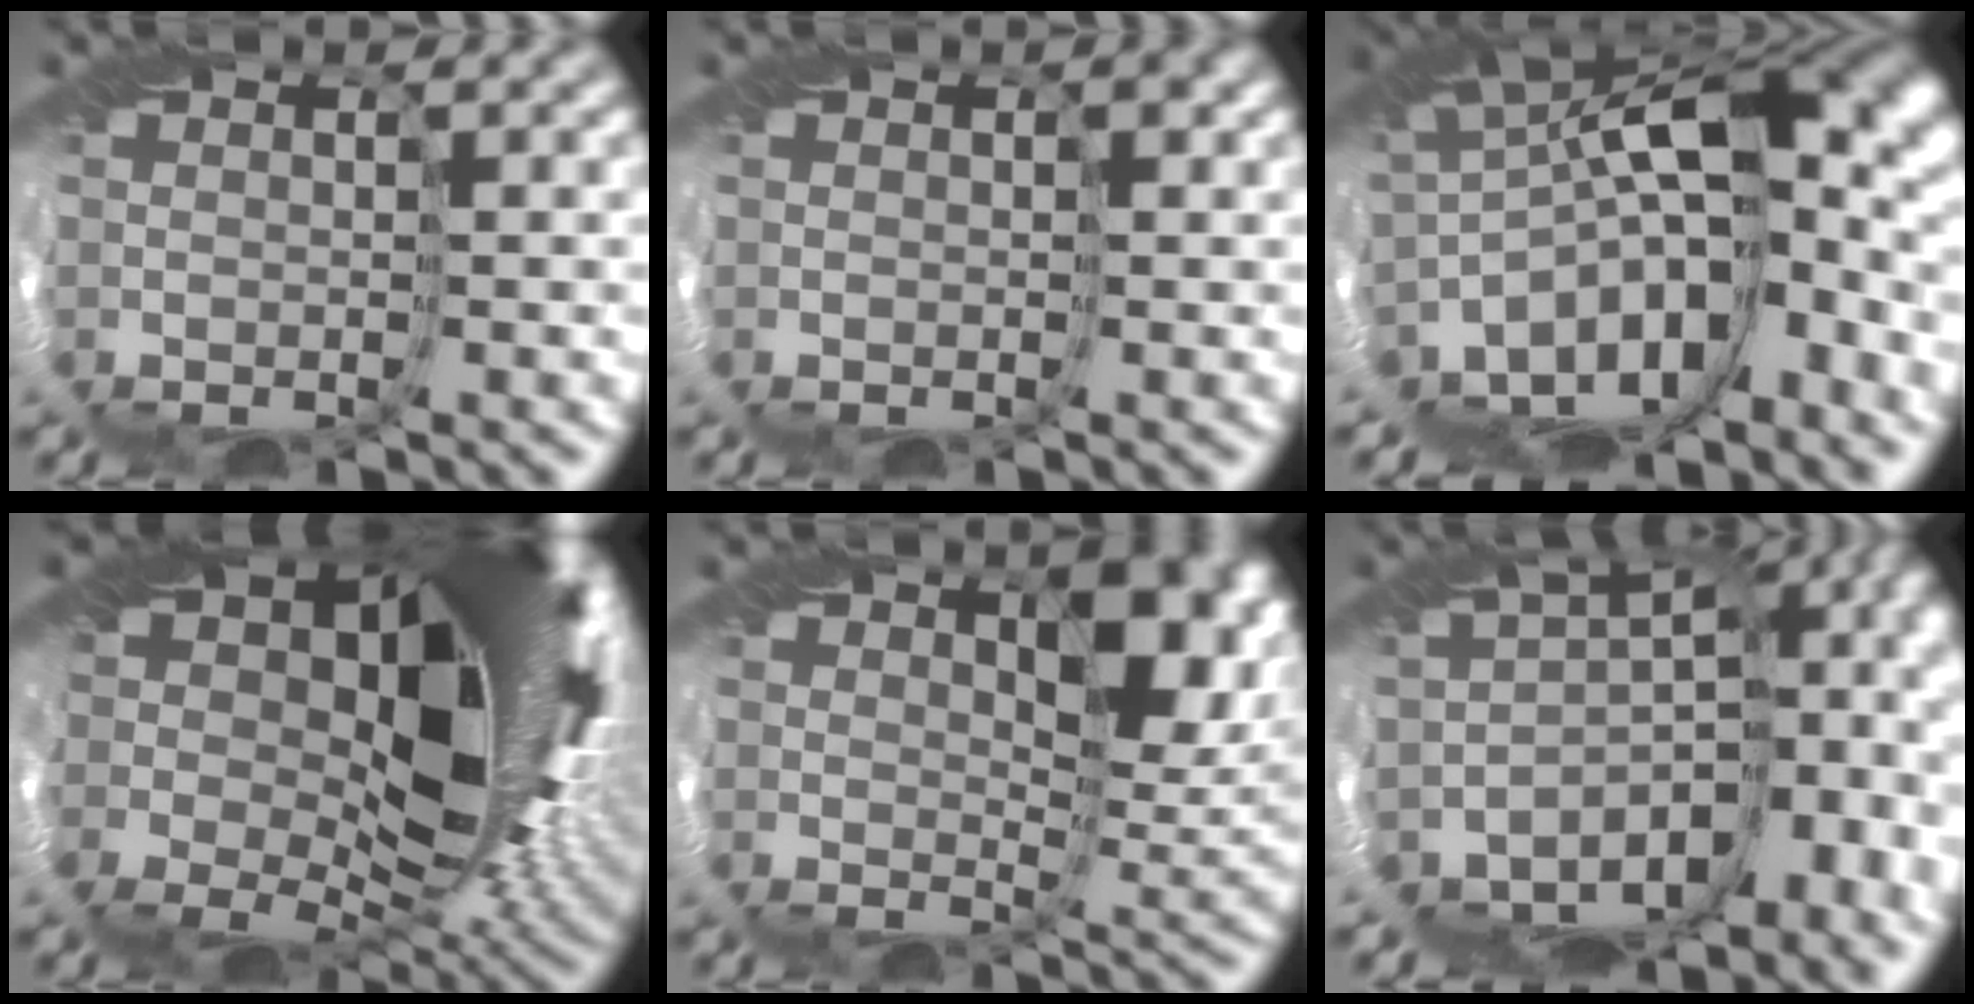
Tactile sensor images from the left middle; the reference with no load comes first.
{"total": 1.3, "force": [0.4, 0.8, 0.9], "torque": [-0.009, 0.003, 0.002]}
{"total": 16.8, "force": [-5.2, 8.0, 13.8], "torque": [-0.175, -0.019, -0.081]}
{"total": 20.0, "force": [5.4, 10.8, 15.9], "torque": [-0.253, 0.033, 0.081]}
{"total": 6.9, "force": [2.3, 3.7, 5.3], "torque": [-0.073, -0.005, 0.036]}
{"total": 13.7, "force": [-6.5, 7.6, 9.3], "torque": [-0.137, -0.024, -0.101]}